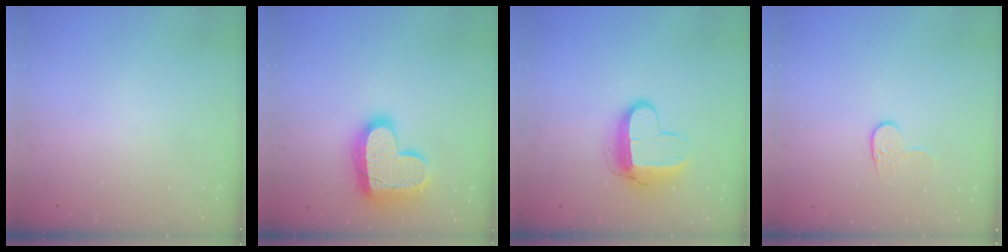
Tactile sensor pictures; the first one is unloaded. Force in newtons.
{"total": 18.0, "press": 17.9, "slide": 1.3}
{"total": 11.4, "press": 11.3, "slide": 0.9}
{"total": 5.3, "press": 5.2, "slide": 0.5}